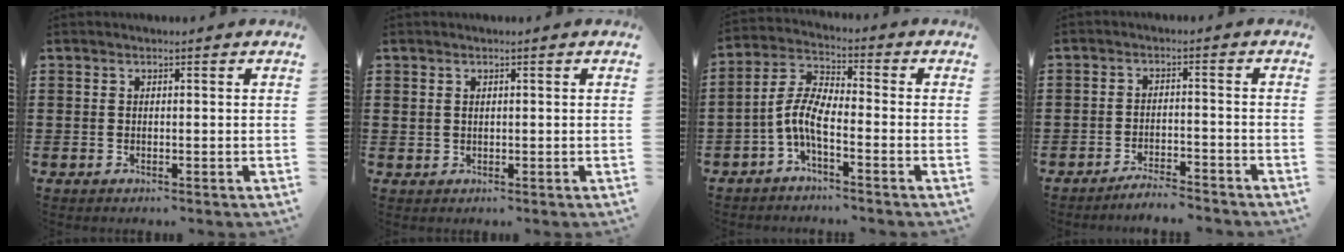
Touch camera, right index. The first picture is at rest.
{"total": 0.8, "force": [0.5, 0.6, 0.3], "torque": [-0.007, 0.004, 0.010]}
{"total": 6.1, "force": [-2.9, 2.0, 5.0], "torque": [-0.132, -0.008, -0.065]}
{"total": 3.3, "force": [-3.3, 0.0, 0.4], "torque": [-0.010, 0.002, -0.068]}